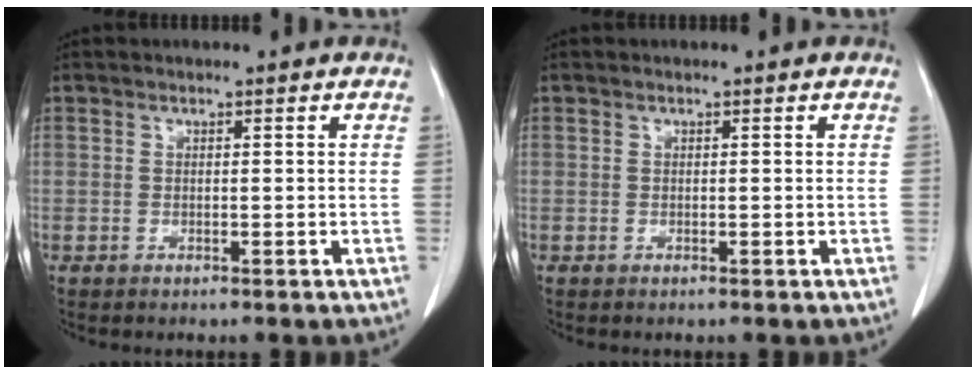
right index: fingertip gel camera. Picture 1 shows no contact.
{"total": 0.0}